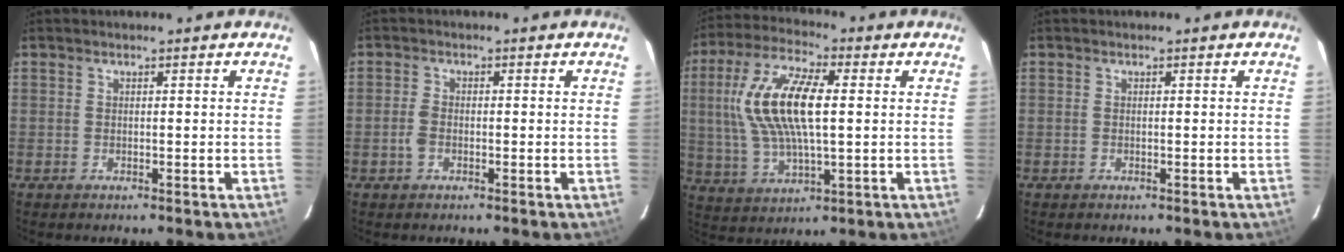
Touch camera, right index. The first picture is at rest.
{"total": 2.4, "force": [-0.8, 1.5, 1.7], "torque": [-0.043, 0.003, -0.016]}
{"total": 15.8, "force": [2.2, 6.0, 14.4], "torque": [-0.291, 0.012, 0.045]}
{"total": 0.0}